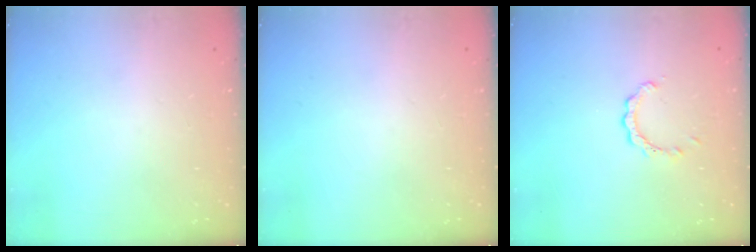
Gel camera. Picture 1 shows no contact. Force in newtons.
{"total": 0.0}
{"total": 2.0, "press": 2.0, "slide": 0.2}